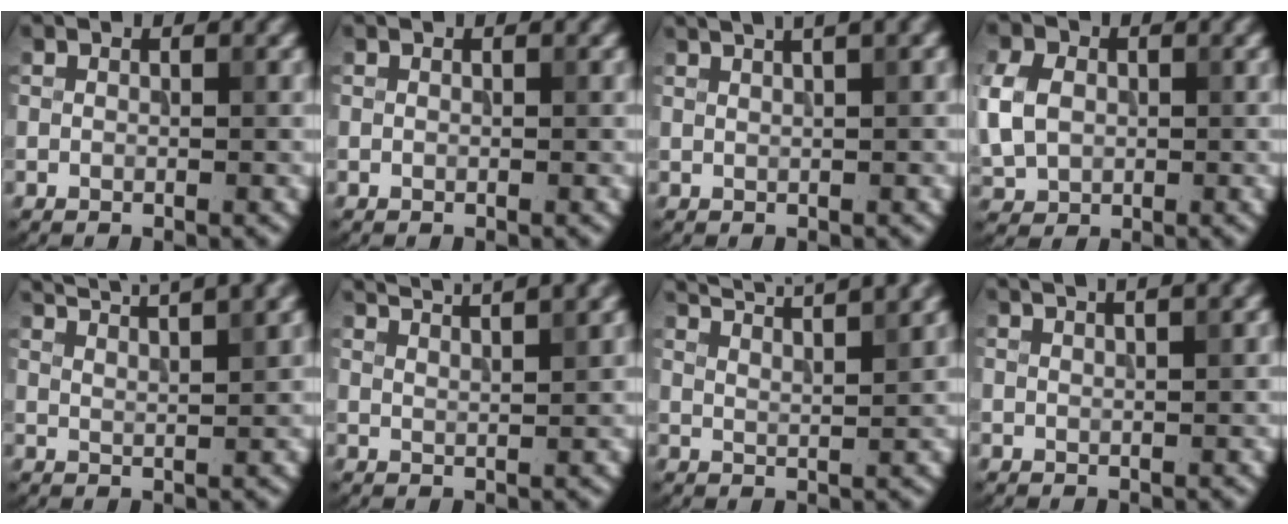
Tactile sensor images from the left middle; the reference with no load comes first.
{"total": 0.0}
{"total": 4.0, "force": [2.5, 0.8, 3.0], "torque": [-0.032, 0.021, 0.030]}
{"total": 5.4, "force": [0.2, 4.3, 3.4], "torque": [-0.098, 0.013, 0.003]}
{"total": 6.5, "force": [5.4, 1.1, 3.4], "torque": [-0.038, 0.034, 0.055]}
{"total": 5.8, "force": [4.8, 1.1, 3.1], "torque": [-0.026, 0.036, 0.044]}
{"total": 7.8, "force": [6.6, 1.6, 4.0], "torque": [-0.043, 0.035, 0.063]}
{"total": 3.6, "force": [2.5, 1.0, 2.5], "torque": [-0.012, 0.023, 0.009]}